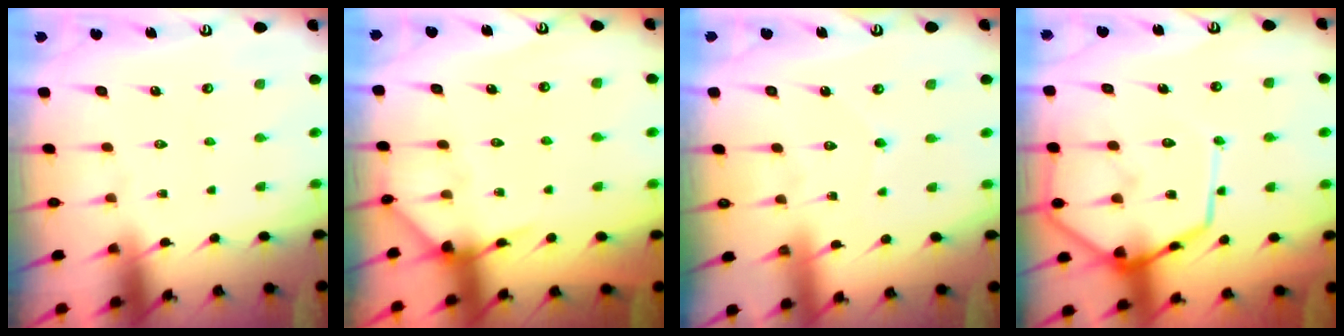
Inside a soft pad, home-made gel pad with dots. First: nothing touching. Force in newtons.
{"total": 7.1, "press": 7.0, "slide": 0.5}
{"total": 2.7, "press": 2.6, "slide": 0.3}
{"total": 15.2, "press": 15.1, "slide": 1.5}